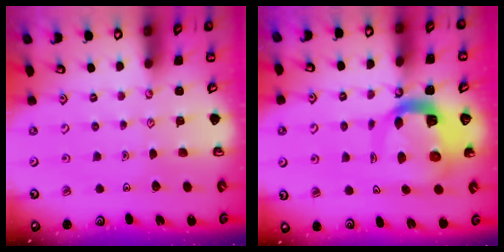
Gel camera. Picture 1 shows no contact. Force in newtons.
{"total": 9.6, "press": 9.6, "slide": 1.3}